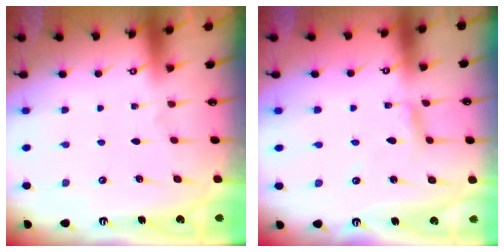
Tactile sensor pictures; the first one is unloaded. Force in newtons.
{"total": 2.3, "press": 2.3, "slide": 0.2}